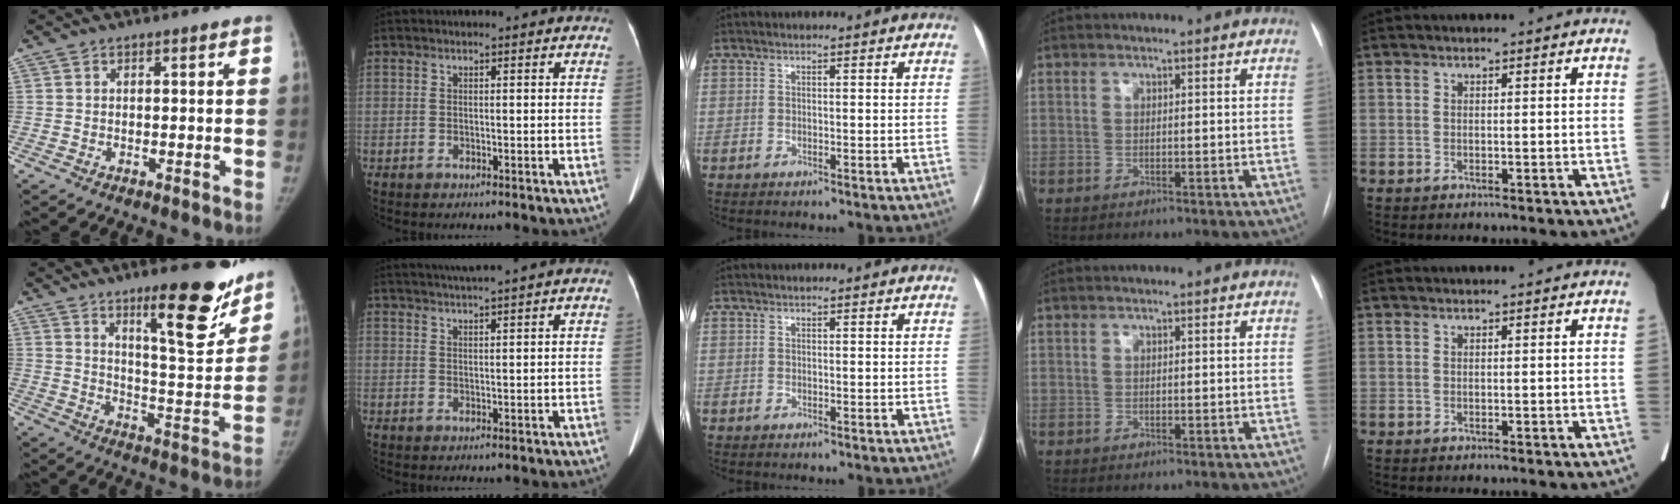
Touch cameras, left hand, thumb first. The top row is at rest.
{"thumb": {"total": 16.4, "force": [11.1, 3.8, 11.4], "torque": [-0.123, -0.084, 0.173]}, "index": {"total": 4.2, "force": [3.7, -1.3, 1.7], "torque": [-0.025, 0.015, 0.066]}}